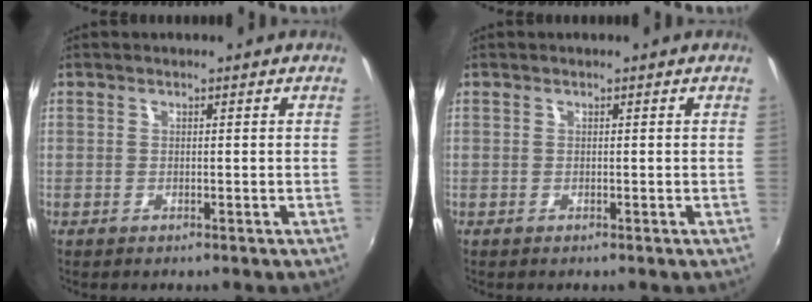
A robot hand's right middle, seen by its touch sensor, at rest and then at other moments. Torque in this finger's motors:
{"motor_torque": [-0.02, 0.00, -0.01, 0.00]}